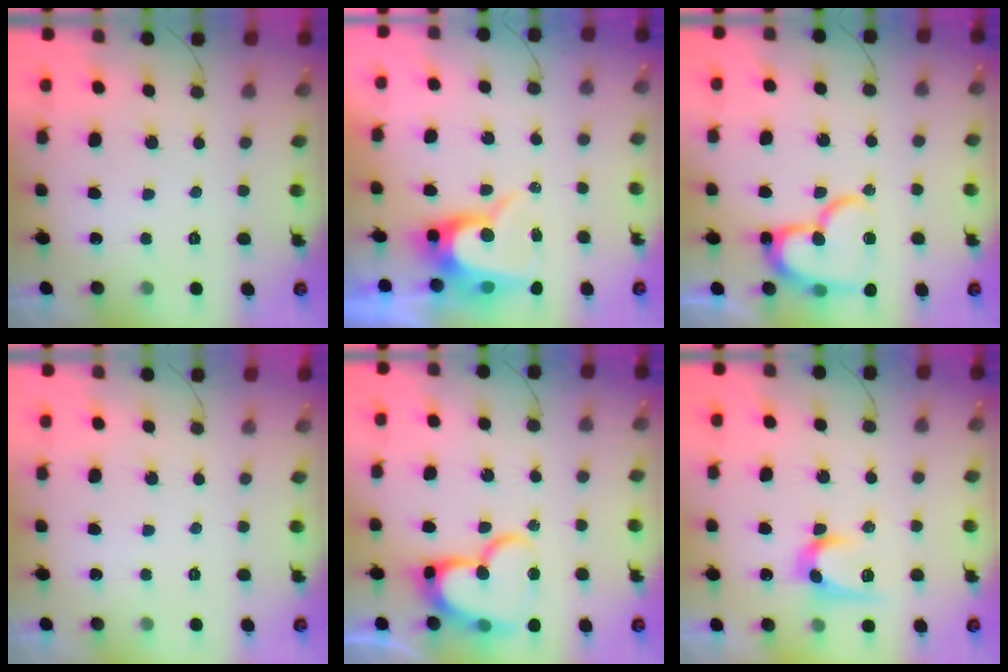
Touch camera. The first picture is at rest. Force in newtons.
{"total": 13.3, "press": 13.3, "slide": 0.7}
{"total": 19.1, "press": 19.0, "slide": 1.9}
{"total": 0.0}
{"total": 18.8, "press": 18.7, "slide": 1.9}
{"total": 9.9, "press": 9.9, "slide": 0.3}